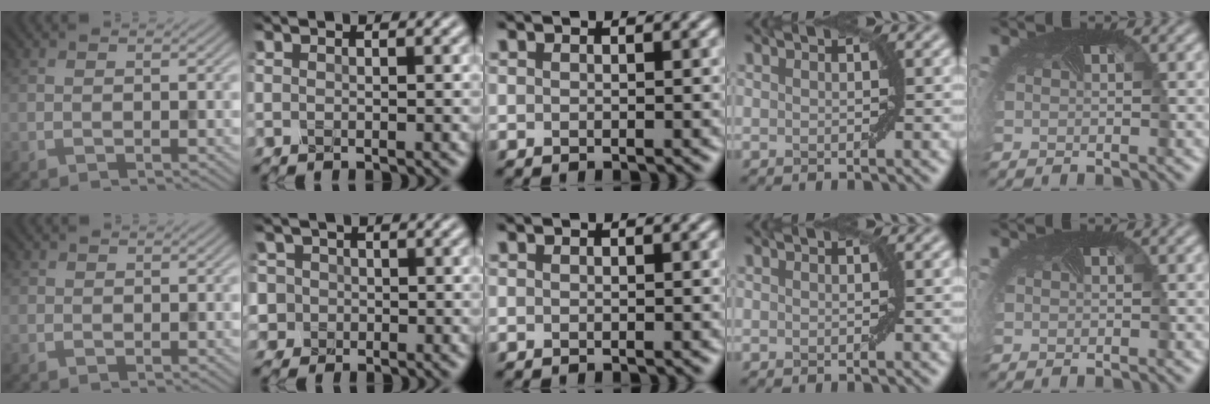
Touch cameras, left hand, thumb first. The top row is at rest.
{"thumb": {"total": 0.6, "force": [0.2, 0.6, 0.1], "torque": [0.003, -0.002, 0.003]}, "index": {"total": 5.3, "force": [0.1, 5.1, 1.4], "torque": [-0.033, 0.029, -0.023]}}